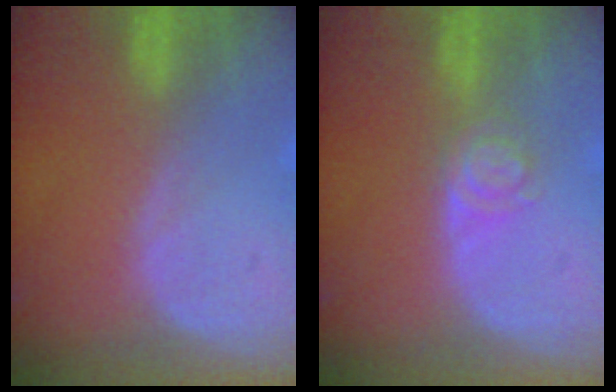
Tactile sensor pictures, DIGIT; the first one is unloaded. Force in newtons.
{"total": 3.9, "press": 3.6, "slide": 1.6}